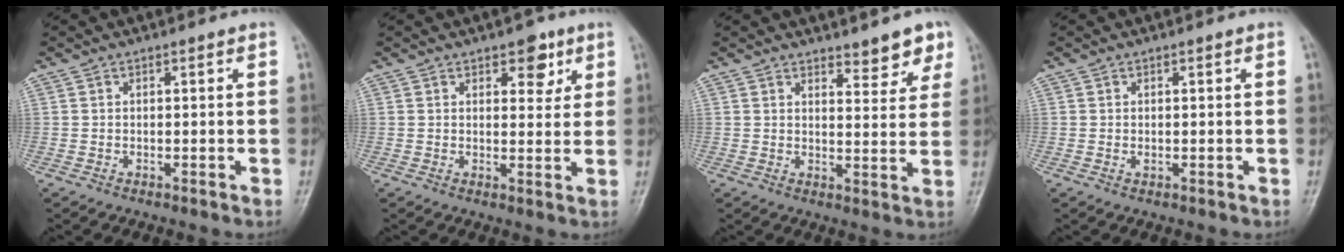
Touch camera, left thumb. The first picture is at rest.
{"total": 5.3, "force": [2.9, 3.0, 3.3], "torque": [-0.014, -0.013, 0.036]}
{"total": 5.6, "force": [4.4, 2.3, 2.7], "torque": [-0.006, -0.030, 0.058]}
{"total": 1.0, "force": [0.2, 0.5, 0.8], "torque": [-0.012, 0.000, 0.006]}